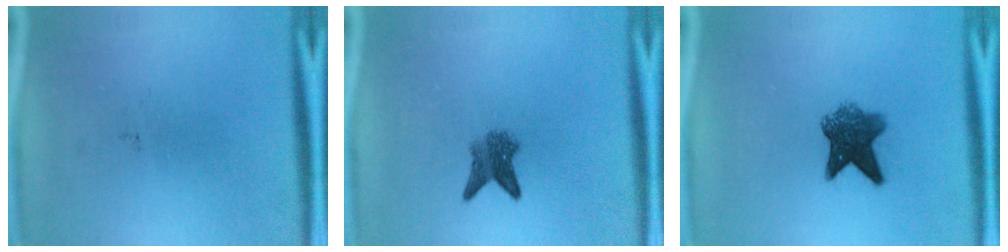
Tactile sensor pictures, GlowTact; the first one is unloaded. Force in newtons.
{"total": 3.6}
{"total": 6.8}